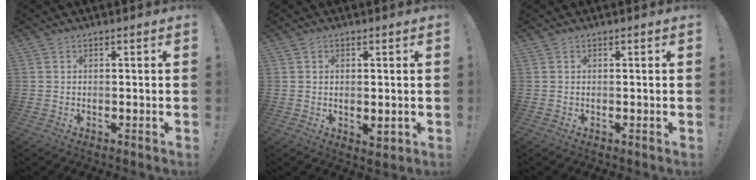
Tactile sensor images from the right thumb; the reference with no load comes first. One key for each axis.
{"total": 2.6, "fx": 0.1, "fy": 1.3, "fz": 2.2, "tx": -0.021, "ty": -0.004, "tz": 0.003}
{"total": 0.0}